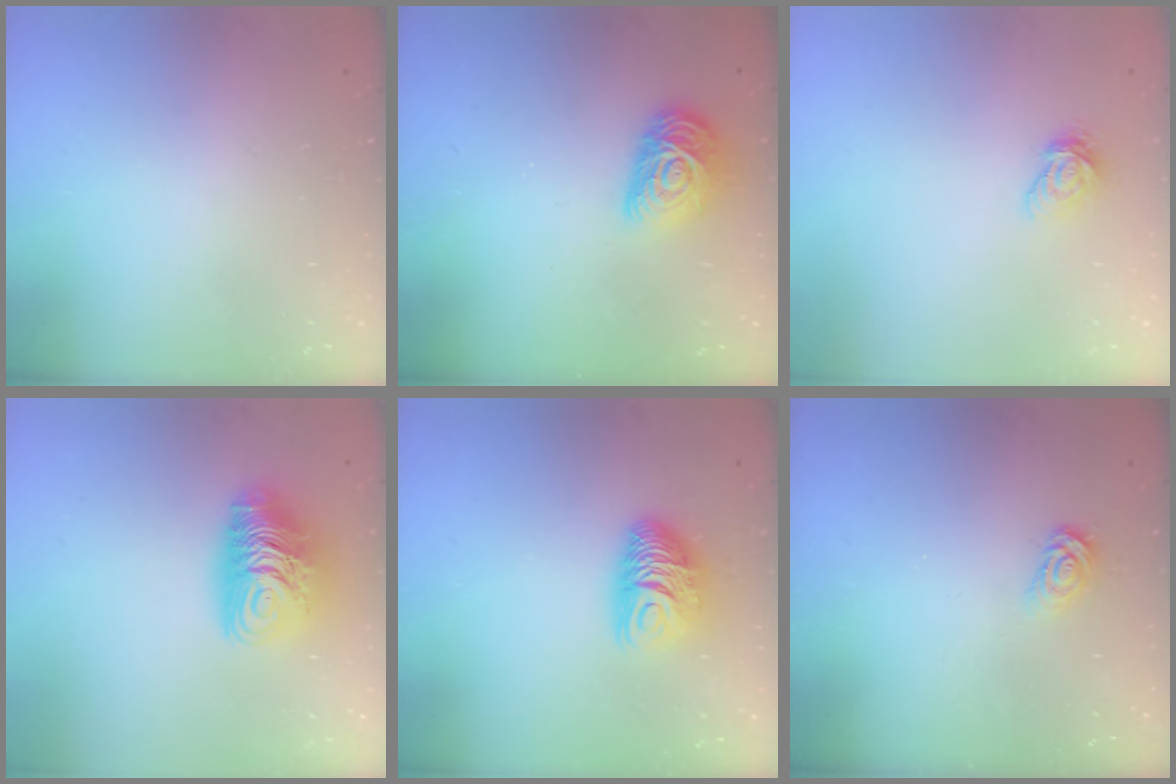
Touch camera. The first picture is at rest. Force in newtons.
{"total": 12.6, "press": 12.6, "slide": 0.5}
{"total": 6.0, "press": 5.9, "slide": 0.5}
{"total": 11.8, "press": 11.7, "slide": 1.1}
{"total": 9.2, "press": 9.2, "slide": 0.5}
{"total": 3.0, "press": 2.9, "slide": 0.3}